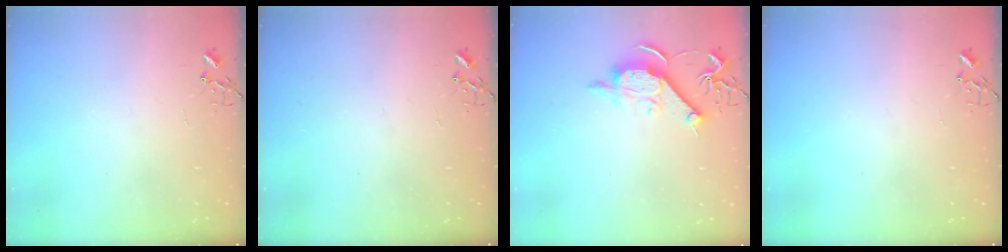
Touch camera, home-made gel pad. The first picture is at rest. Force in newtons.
{"total": 0.0}
{"total": 12.0, "press": 11.9, "slide": 1.1}
{"total": 0.0}